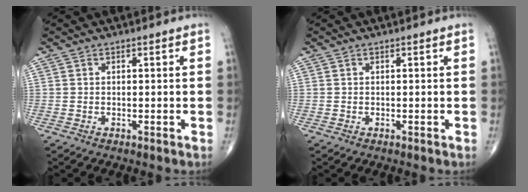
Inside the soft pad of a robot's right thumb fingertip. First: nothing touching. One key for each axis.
{"total": 0.0}